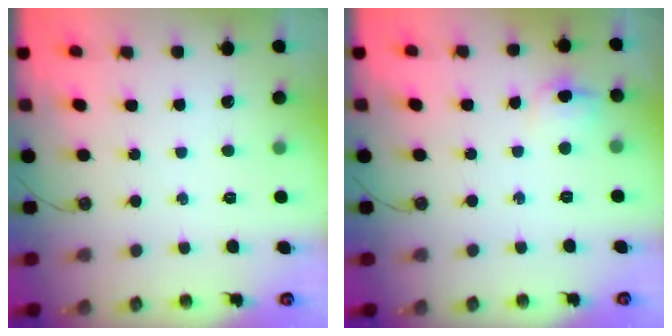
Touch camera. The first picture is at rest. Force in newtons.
{"total": 4.7, "press": 4.5, "slide": 1.5}